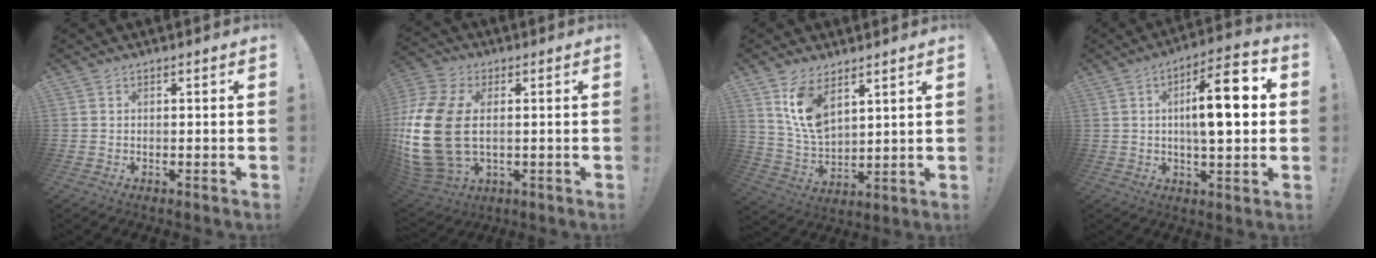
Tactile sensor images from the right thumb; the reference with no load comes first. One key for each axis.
{"total": 21.6, "fx": 0.6, "fy": 13.9, "fz": 16.5, "tx": -0.347, "ty": -0.002, "tz": 0.017}
{"total": 11.3, "fx": 6.9, "fy": 5.9, "fz": 6.6, "tx": -0.126, "ty": -0.036, "tz": 0.133}
{"total": 14.6, "fx": 1.5, "fy": 4.6, "fz": 13.8, "tx": -0.220, "ty": 0.003, "tz": 0.014}